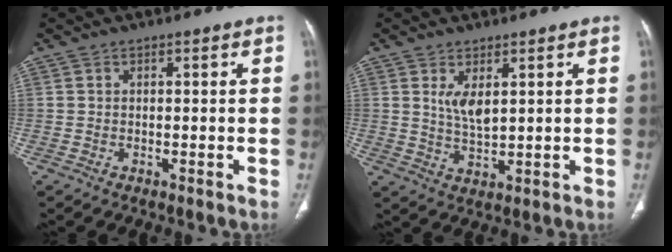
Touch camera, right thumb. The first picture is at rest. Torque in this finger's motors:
{"motor_torque": [0.09, 1.35, -0.12, 0.05, 0.12]}